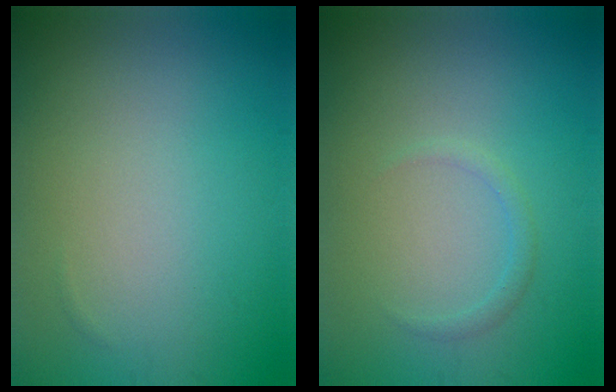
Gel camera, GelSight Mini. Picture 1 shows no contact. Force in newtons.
{"total": 1.0, "press": 1.0, "slide": 0.0}